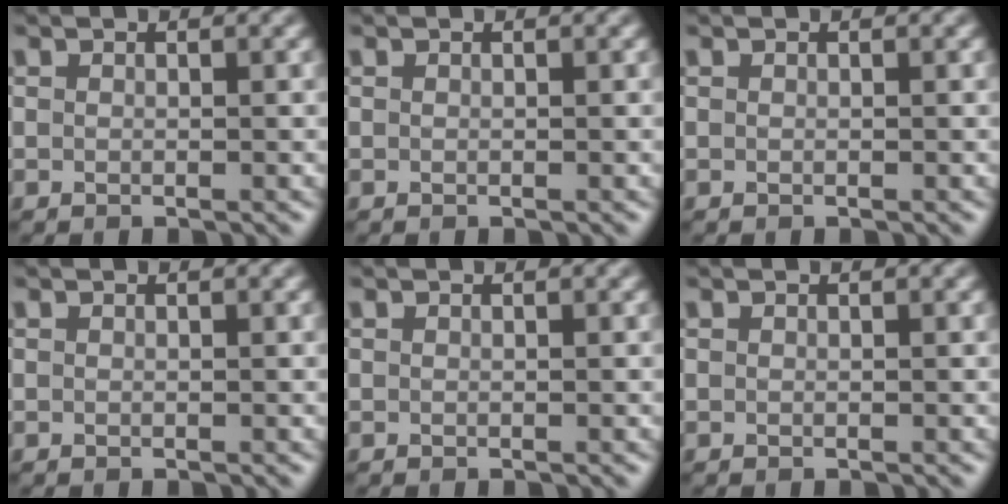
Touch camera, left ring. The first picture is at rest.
{"total": 0.0}
{"total": 0.0}
{"total": 0.0}
{"total": 0.0}
{"total": 0.0}